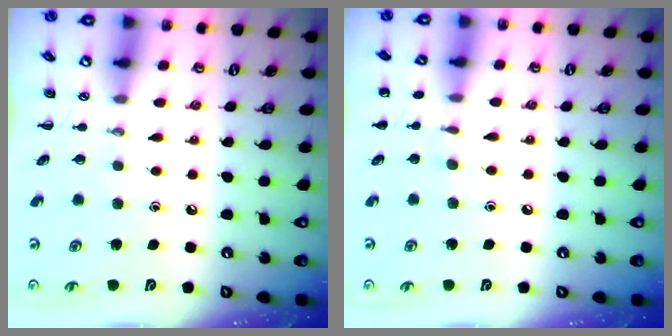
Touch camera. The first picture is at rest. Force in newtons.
{"total": 4.8, "press": 4.5, "slide": 1.5}